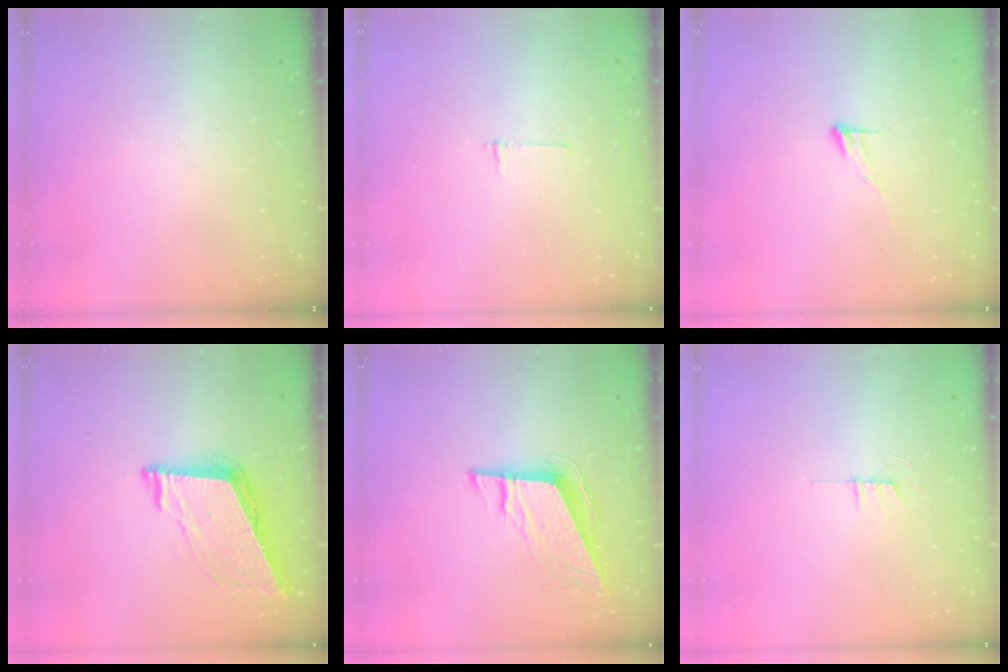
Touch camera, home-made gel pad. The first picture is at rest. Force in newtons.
{"total": 2.7, "press": 2.7, "slide": 0.3}
{"total": 5.6, "press": 5.6, "slide": 0.2}
{"total": 9.0, "press": 8.6, "slide": 2.9}
{"total": 9.9, "press": 9.7, "slide": 2.0}
{"total": 4.0, "press": 4.0, "slide": 0.4}